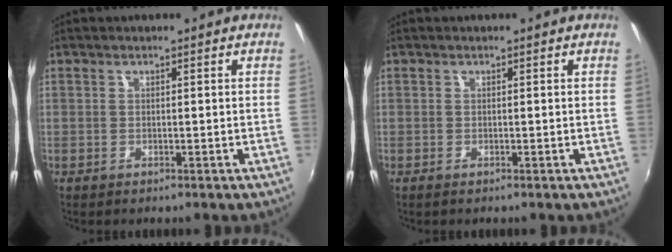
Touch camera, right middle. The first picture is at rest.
{"total": 0.0}